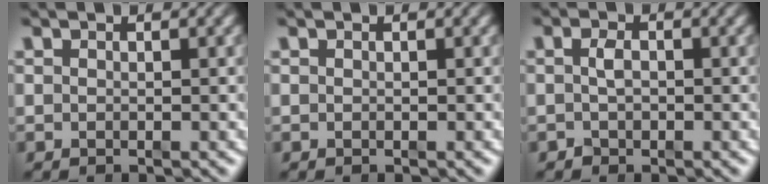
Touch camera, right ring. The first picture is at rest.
{"total": 0.0}
{"total": 1.2, "force": [-0.7, 0.5, 0.8], "torque": [-0.018, -0.009, -0.006]}